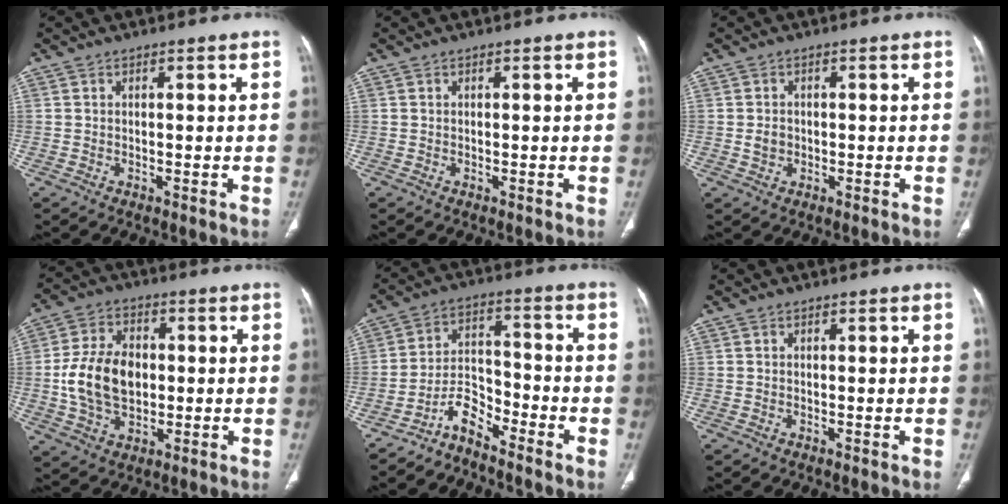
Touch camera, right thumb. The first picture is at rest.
{"total": 0.0}
{"total": 2.1, "force": [-0.2, 1.8, 1.1], "torque": [-0.013, 0.005, -0.002]}
{"total": 13.3, "force": [-0.3, 9.2, 9.6], "torque": [-0.166, 0.012, 0.000]}
{"total": 6.2, "force": [-5.4, 2.1, 2.1], "torque": [-0.034, 0.060, -0.109]}
{"total": 0.0}